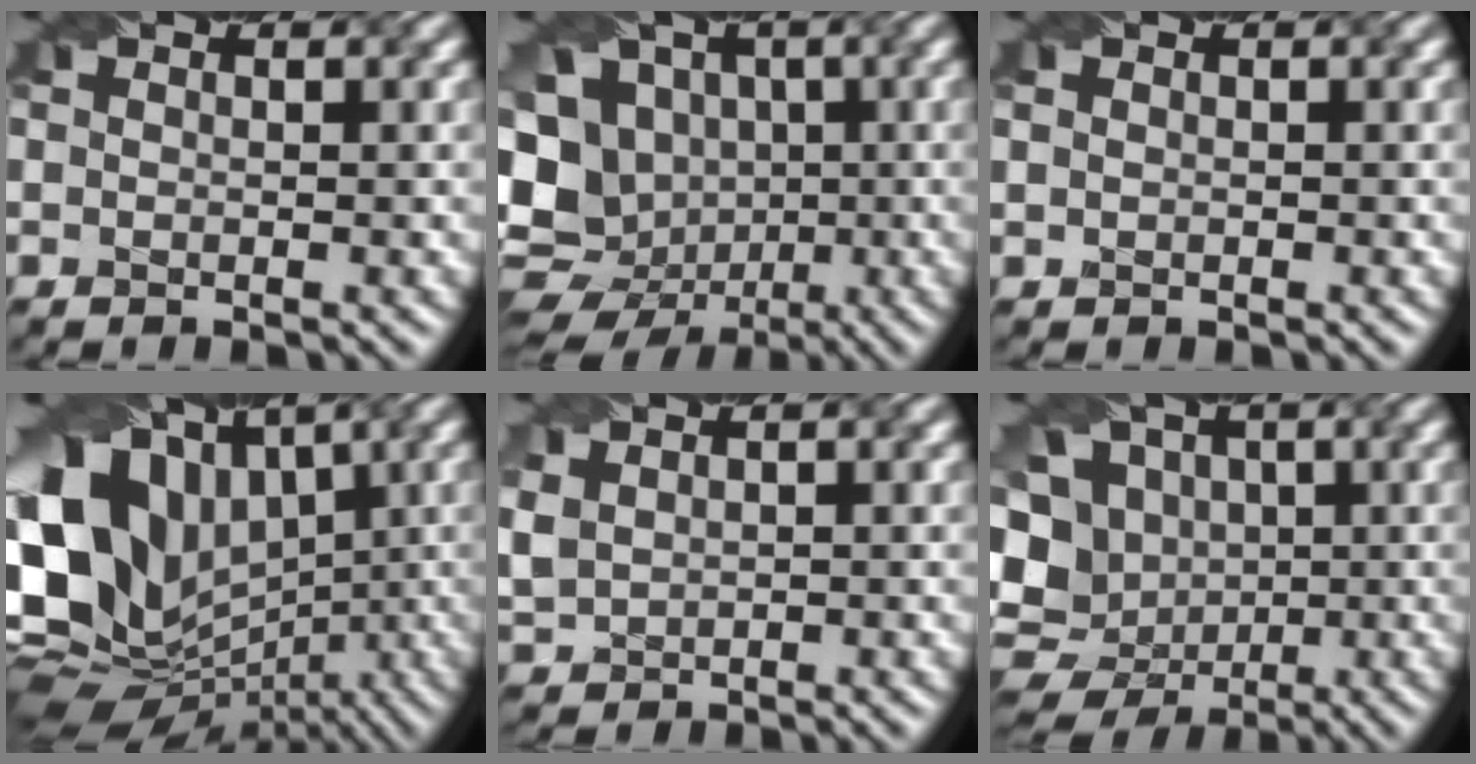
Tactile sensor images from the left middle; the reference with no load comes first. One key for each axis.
{"total": 16.0, "fx": -2.8, "fy": 13.9, "fz": 7.5, "tx": -0.148, "ty": 0.001, "tz": -0.070}
{"total": 0.5, "fx": 0.3, "fy": 0.4, "fz": 0.2, "tx": -0.005, "ty": -0.001, "tz": 0.007}
{"total": 18.2, "fx": 1.8, "fy": 14.4, "fz": 11.0, "tx": -0.206, "ty": 0.001, "tz": 0.045}
{"total": 2.5, "fx": 0.9, "fy": 1.9, "fz": 1.3, "tx": -0.045, "ty": 0.003, "tz": 0.025}
{"total": 13.4, "fx": -1.3, "fy": 11.7, "fz": 6.5, "tx": -0.125, "ty": 0.014, "tz": -0.046}